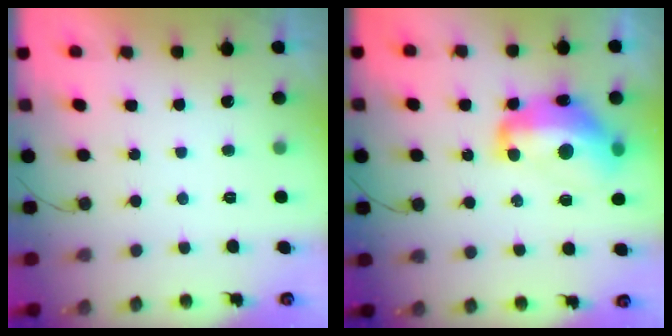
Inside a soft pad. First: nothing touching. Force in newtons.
{"total": 16.4, "press": 16.3, "slide": 1.9}